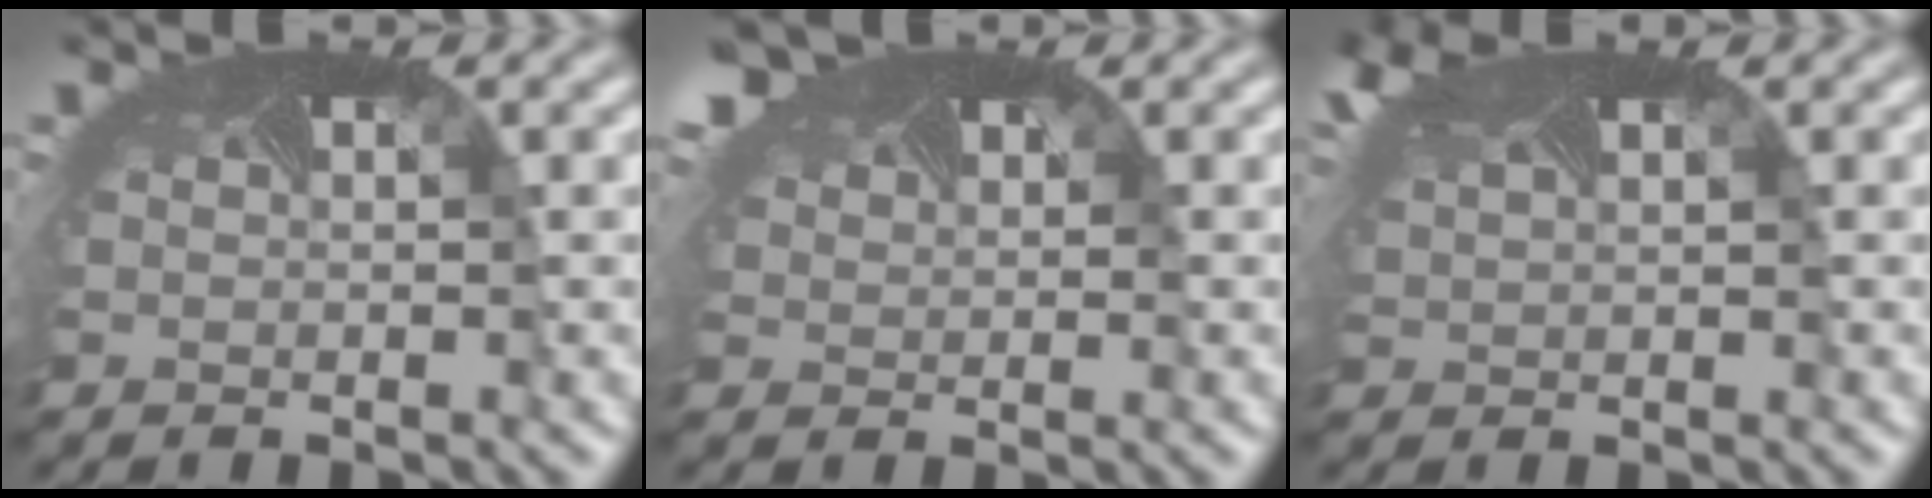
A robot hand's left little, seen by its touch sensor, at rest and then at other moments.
{"total": 2.6, "force": [2.4, 1.0, 0.1], "torque": [-0.034, -0.006, 0.049]}
{"total": 3.7, "force": [2.4, 1.6, 2.4], "torque": [-0.084, 0.005, 0.053]}